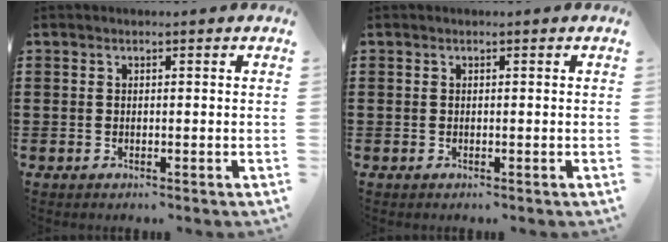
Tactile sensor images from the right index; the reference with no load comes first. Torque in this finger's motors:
{"motor_torque": [0.00, 0.00, 0.00, 0.00]}